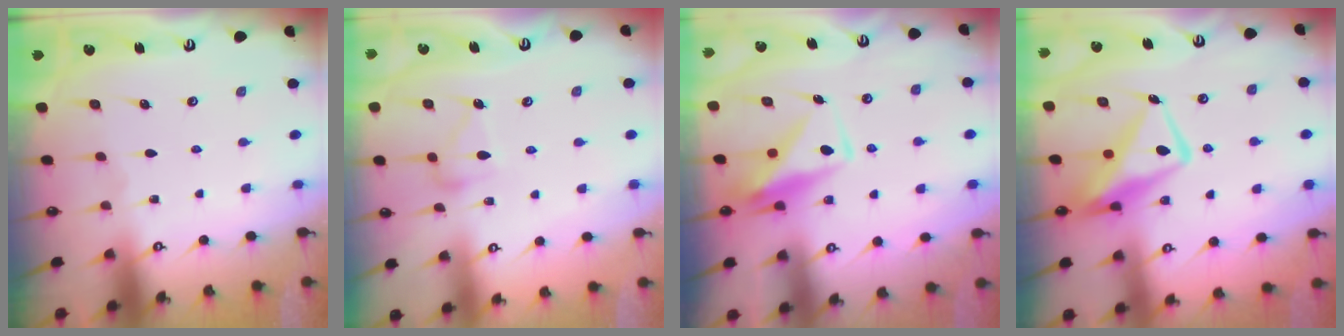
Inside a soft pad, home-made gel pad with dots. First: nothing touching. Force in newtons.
{"total": 11.9, "press": 11.9, "slide": 0.6}
{"total": 9.3, "press": 9.2, "slide": 0.8}
{"total": 11.9, "press": 11.9, "slide": 1.1}